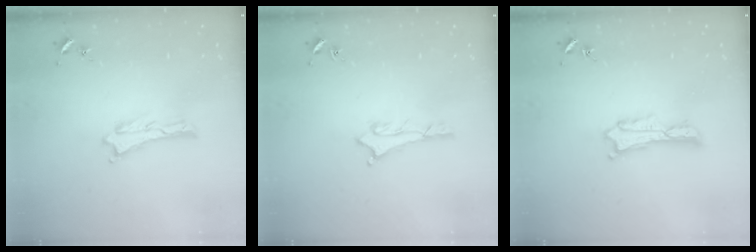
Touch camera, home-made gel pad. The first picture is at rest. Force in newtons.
{"total": 0.7, "press": 0.7, "slide": 0.2}
{"total": 1.2, "press": 1.2, "slide": 0.2}